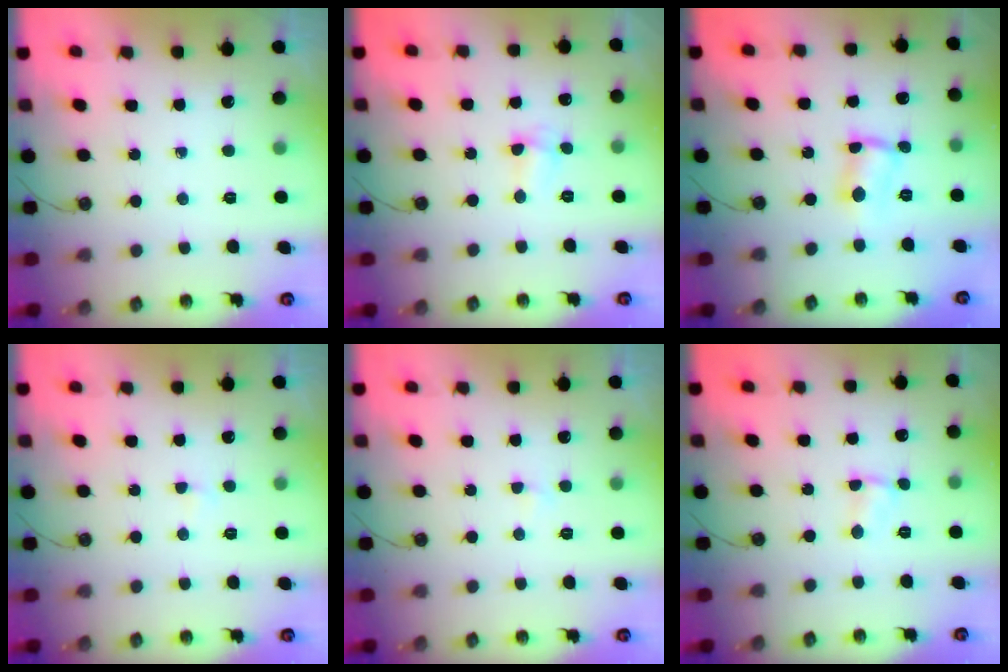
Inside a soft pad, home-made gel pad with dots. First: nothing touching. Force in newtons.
{"total": 2.5, "press": 2.4, "slide": 0.5}
{"total": 2.3, "press": 2.2, "slide": 0.6}
{"total": 1.7, "press": 1.7, "slide": 0.3}
{"total": 2.3, "press": 2.3, "slide": 0.4}
{"total": 1.5, "press": 1.5, "slide": 0.2}